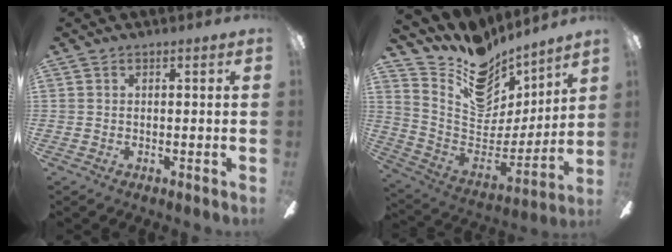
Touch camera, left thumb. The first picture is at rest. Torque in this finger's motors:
{"motor_torque": [0.38, 0.22, -0.51, -0.75, 0.06]}